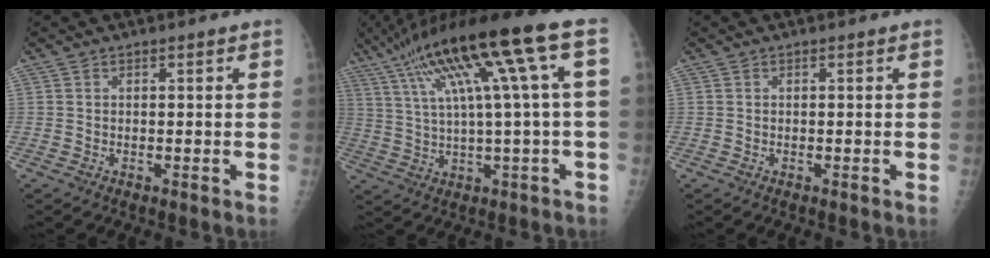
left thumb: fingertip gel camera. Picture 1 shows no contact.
{"total": 19.3, "force": [6.5, 2.3, 18.0], "torque": [-0.322, 0.028, 0.107]}
{"total": 0.0}